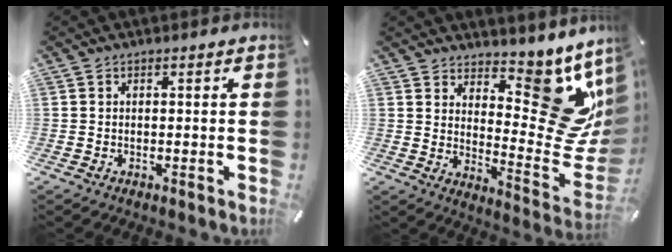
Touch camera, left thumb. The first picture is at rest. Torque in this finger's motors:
{"motor_torque": [1.12, -0.40, 0.46, -0.16, 0.06]}